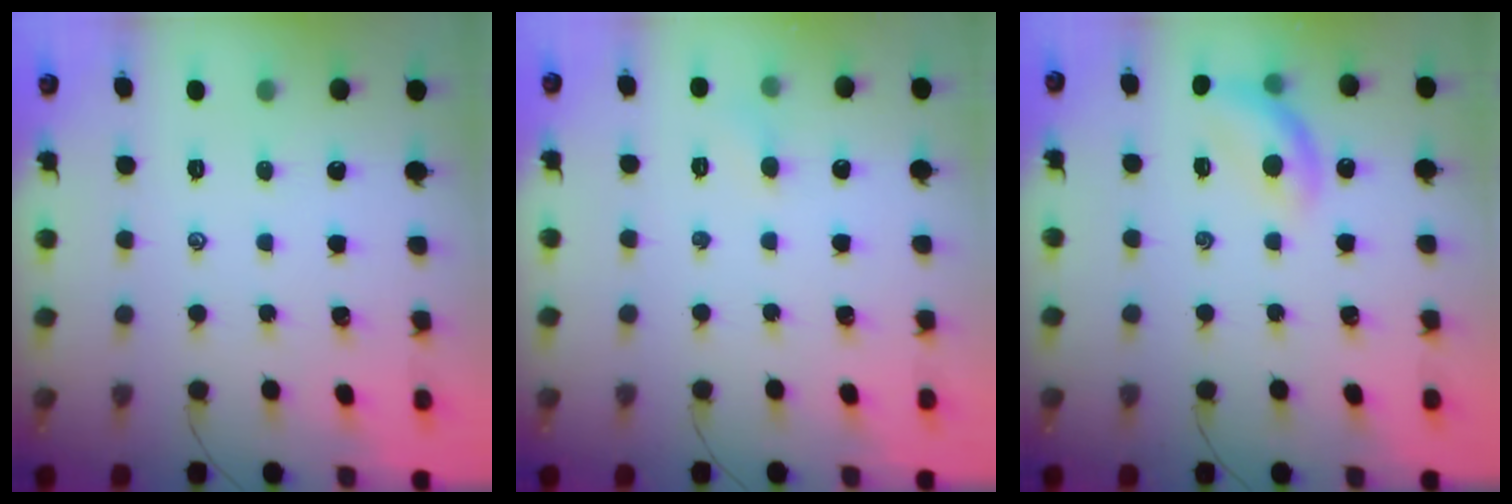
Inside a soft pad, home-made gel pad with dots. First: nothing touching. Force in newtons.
{"total": 3.0, "press": 2.8, "slide": 1.0}
{"total": 12.2, "press": 12.0, "slide": 2.5}